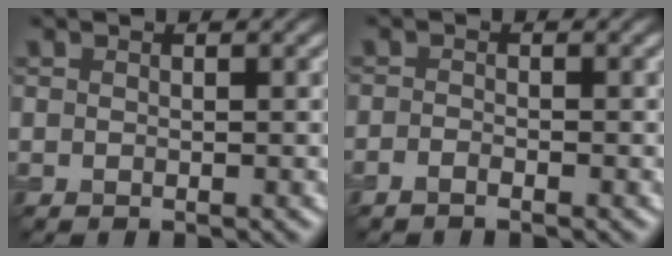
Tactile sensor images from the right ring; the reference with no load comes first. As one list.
[{"total": 0.6, "force": [-0.6, -0.1, 0.1], "torque": [-0.004, -0.001, -0.016]}]